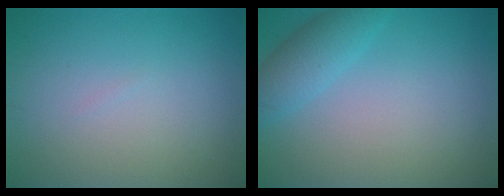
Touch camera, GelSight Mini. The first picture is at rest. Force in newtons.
{"total": 3.0, "press": 3.0, "slide": 0.2}